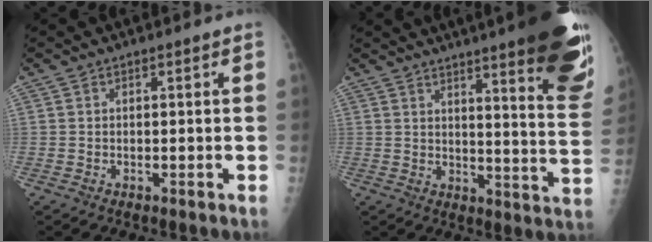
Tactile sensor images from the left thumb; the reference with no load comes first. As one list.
[{"total": 21.6, "force": [14.4, 2.8, 15.9], "torque": [-0.185, -0.086, 0.178]}]